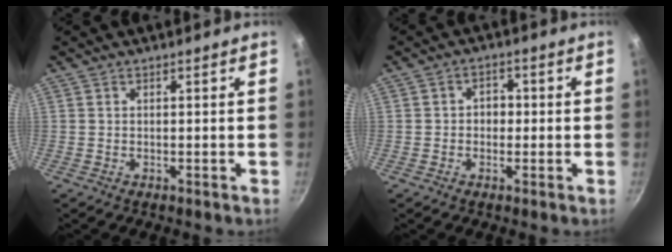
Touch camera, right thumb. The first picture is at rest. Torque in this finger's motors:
{"motor_torque": [-0.70, -0.03, 0.34, 0.32, -0.07]}